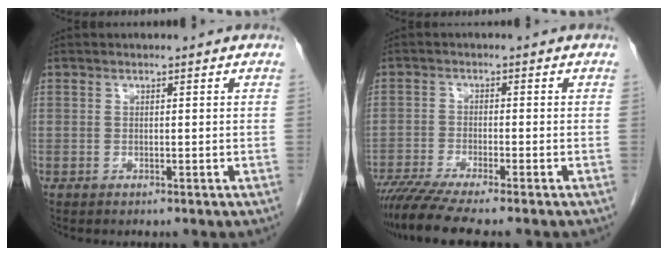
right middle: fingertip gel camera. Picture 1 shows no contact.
{"total": 8.4, "force": [-7.0, -0.4, 4.6], "torque": [-0.074, -0.023, -0.118]}